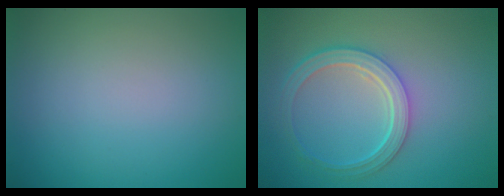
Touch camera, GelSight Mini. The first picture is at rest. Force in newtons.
{"total": 4.7, "press": 3.6, "slide": 2.9}